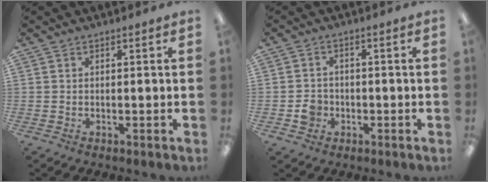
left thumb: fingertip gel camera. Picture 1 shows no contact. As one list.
[{"total": 4.2, "force": [-1.4, 3.6, 1.6], "torque": [-0.017, 0.004, -0.024]}]